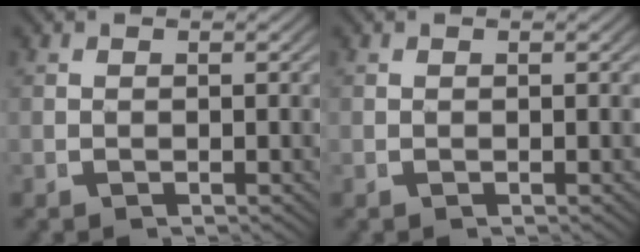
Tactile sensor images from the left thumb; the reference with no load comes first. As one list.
[{"total": 0.0}]